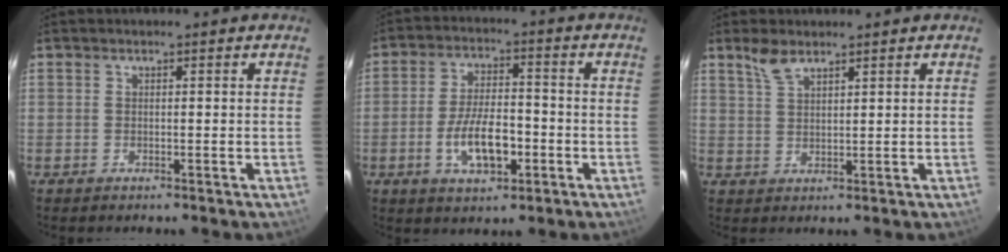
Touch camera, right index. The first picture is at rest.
{"total": 9.8, "force": [-3.3, 4.2, 8.2], "torque": [-0.163, 0.000, -0.052]}
{"total": 3.8, "force": [2.9, 1.3, 2.0], "torque": [-0.040, 0.005, 0.061]}